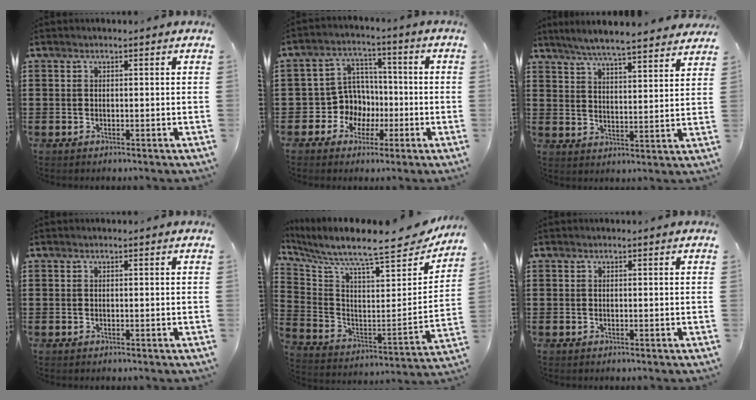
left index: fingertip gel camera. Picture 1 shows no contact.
{"total": 7.7, "force": [-1.0, 7.3, 2.3], "torque": [-0.081, 0.008, -0.016]}
{"total": 5.7, "force": [5.3, -0.4, 1.9], "torque": [-0.058, -0.030, 0.092]}
{"total": 0.0}
{"total": 8.2, "force": [7.4, 0.5, 3.5], "torque": [-0.091, -0.076, 0.117]}
{"total": 0.0}